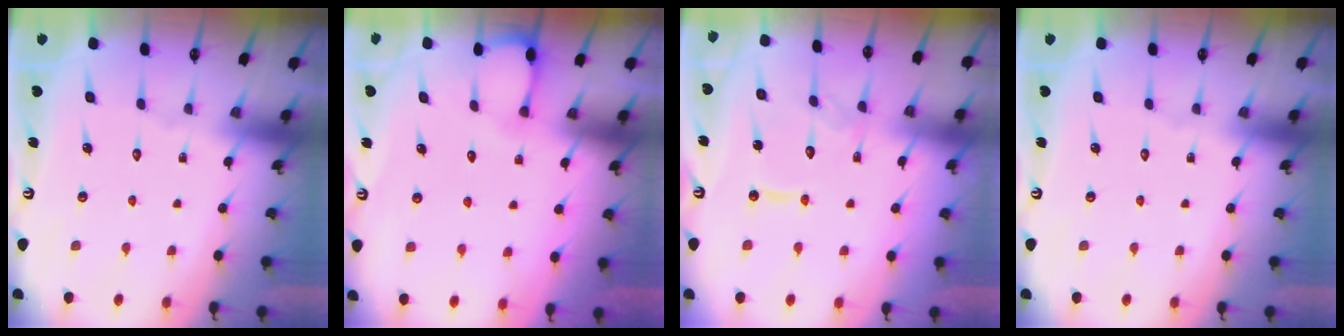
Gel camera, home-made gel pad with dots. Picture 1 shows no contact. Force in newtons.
{"total": 2.5, "press": 2.5, "slide": 0.2}
{"total": 10.1, "press": 10.1, "slide": 0.8}
{"total": 0.0}